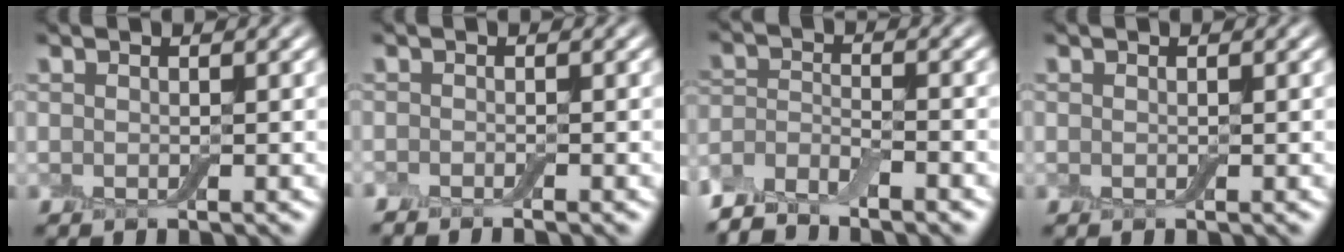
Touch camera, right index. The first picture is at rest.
{"total": 1.1, "force": [-1.1, -0.2, 0.2], "torque": [-0.004, -0.005, -0.022]}
{"total": 4.4, "force": [-4.0, 1.0, 1.5], "torque": [-0.029, 0.000, -0.084]}
{"total": 0.0}